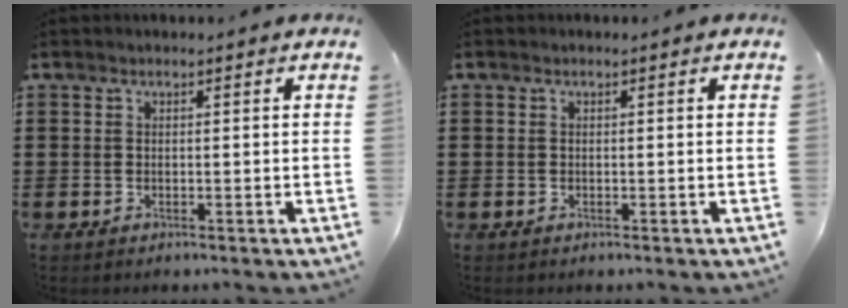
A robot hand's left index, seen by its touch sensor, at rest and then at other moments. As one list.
[{"total": 0.0}]